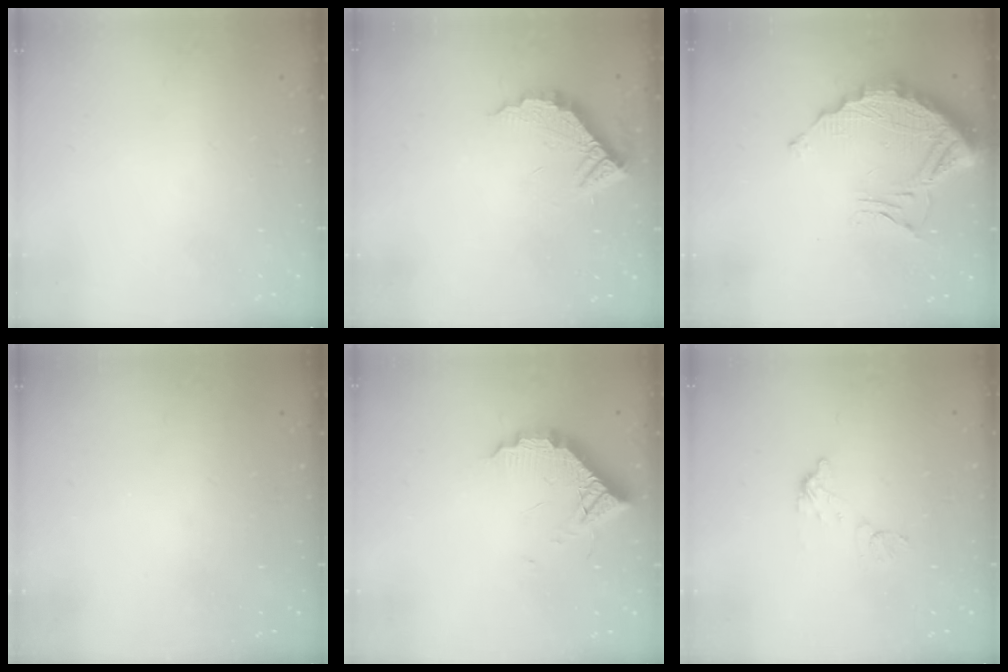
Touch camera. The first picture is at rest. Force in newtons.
{"total": 10.4, "press": 10.4, "slide": 0.6}
{"total": 12.8, "press": 12.8, "slide": 0.8}
{"total": 2.9, "press": 2.8, "slide": 0.8}
{"total": 10.6, "press": 10.6, "slide": 0.4}
{"total": 7.2, "press": 7.2, "slide": 0.5}